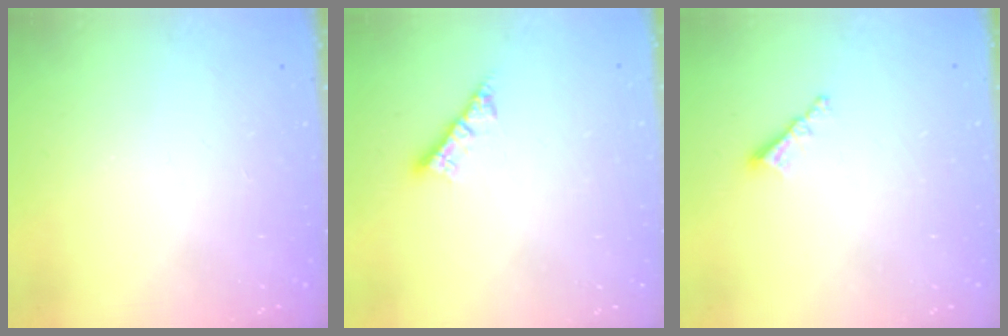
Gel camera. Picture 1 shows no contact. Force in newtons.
{"total": 4.8, "press": 4.8, "slide": 0.3}
{"total": 3.5, "press": 3.5, "slide": 0.3}